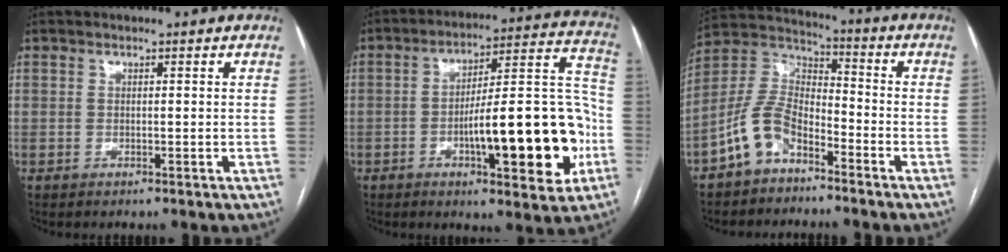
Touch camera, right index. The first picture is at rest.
{"total": 20.6, "force": [-5.7, 4.5, 19.2], "torque": [-0.243, 0.032, -0.073]}
{"total": 9.3, "force": [-5.8, 4.5, 5.6], "torque": [-0.131, 0.024, -0.118]}